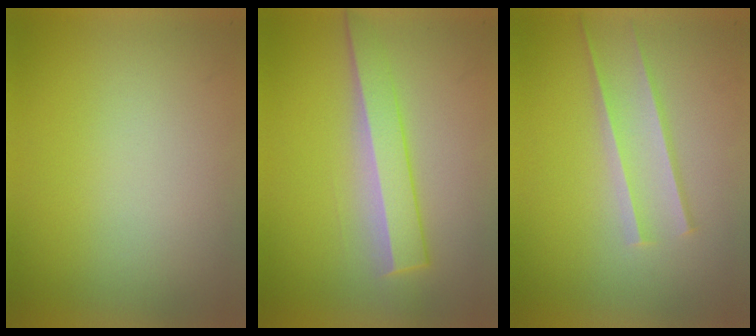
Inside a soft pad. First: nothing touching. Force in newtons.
{"total": 3.2}
{"total": 1.6}